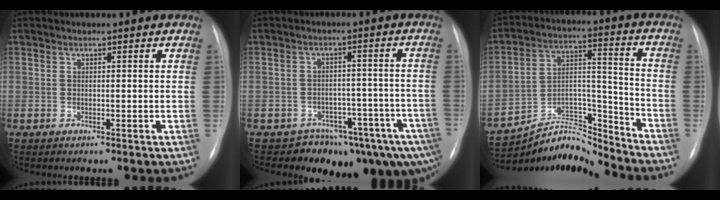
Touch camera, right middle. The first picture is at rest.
{"total": 11.1, "force": [-8.6, 5.3, 4.6], "torque": [-0.029, 0.044, -0.110]}
{"total": 10.5, "force": [-10.4, 0.9, -0.4], "torque": [0.015, 0.062, -0.188]}